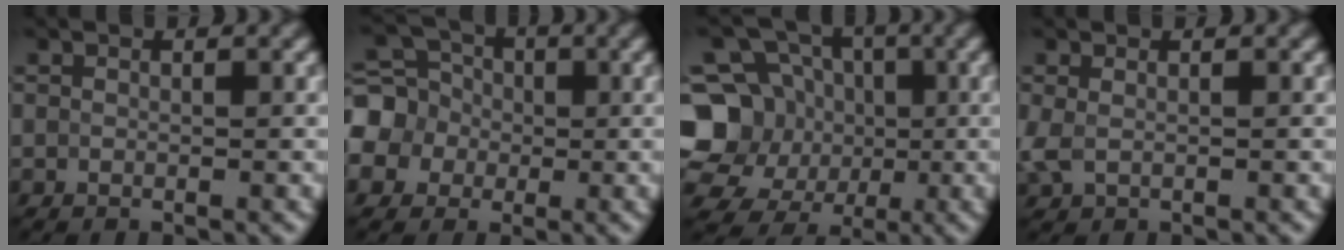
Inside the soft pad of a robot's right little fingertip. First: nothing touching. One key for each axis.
{"total": 7.0, "fx": -0.6, "fy": 6.4, "fz": 2.6, "tx": -0.071, "ty": 0.007, "tz": -0.044}
{"total": 9.7, "fx": -0.5, "fy": 9.0, "fz": 3.7, "tx": -0.079, "ty": -0.001, "tz": -0.037}
{"total": 1.6, "fx": -0.1, "fy": 1.1, "fz": 1.1, "tx": -0.032, "ty": 0.000, "tz": -0.003}